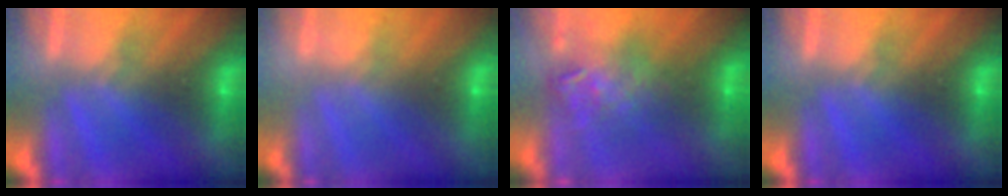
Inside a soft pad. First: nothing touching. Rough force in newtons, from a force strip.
{"total": 3.6}
{"total": 7.6}
{"total": 0.0}